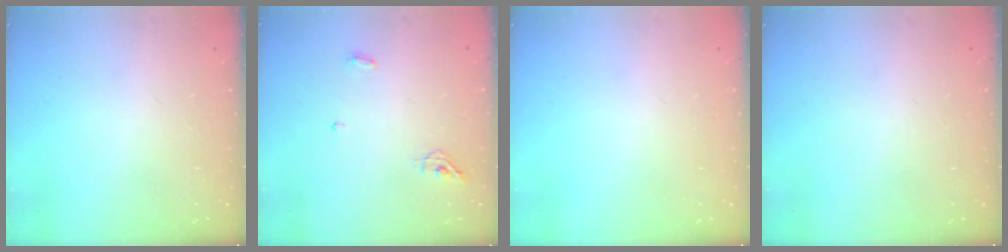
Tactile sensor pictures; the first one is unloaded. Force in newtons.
{"total": 4.9, "press": 4.8, "slide": 1.0}
{"total": 0.0}
{"total": 0.0}